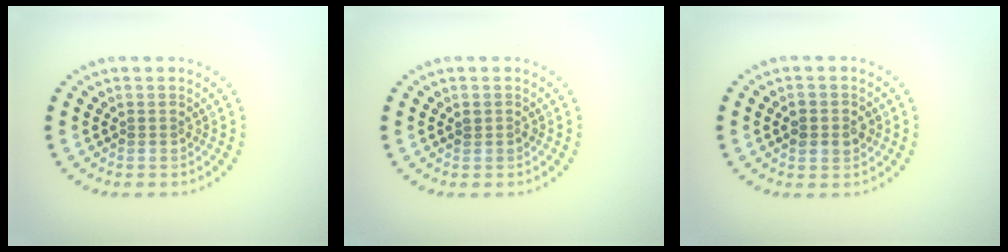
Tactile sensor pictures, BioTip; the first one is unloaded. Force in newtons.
{"total": 0.7, "press": 0.7, "slide": 0.1}
{"total": 2.1, "press": 2.1, "slide": 0.1}